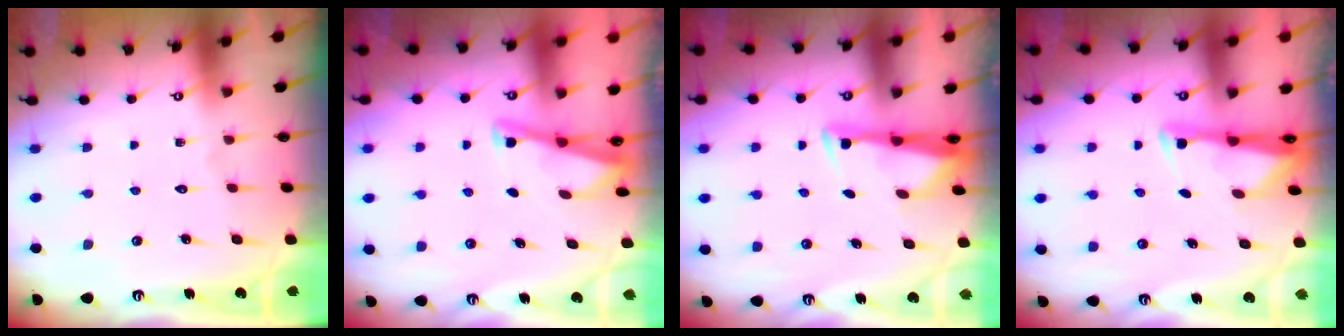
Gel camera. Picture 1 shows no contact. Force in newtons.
{"total": 2.8, "press": 2.8, "slide": 0.3}
{"total": 3.2, "press": 3.1, "slide": 0.9}
{"total": 2.8, "press": 2.7, "slide": 0.4}